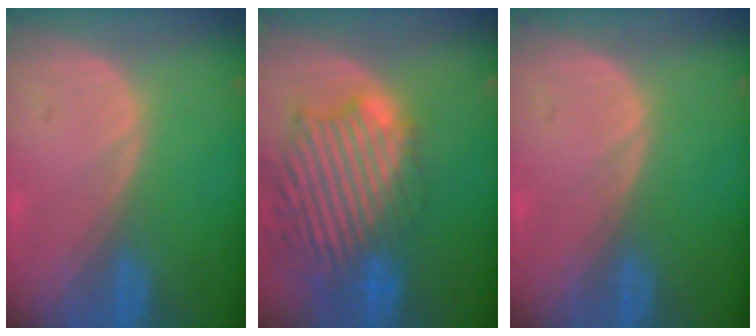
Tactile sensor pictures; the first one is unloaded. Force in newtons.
{"total": 13.8, "press": 11.8, "slide": 7.2}
{"total": 0.0}